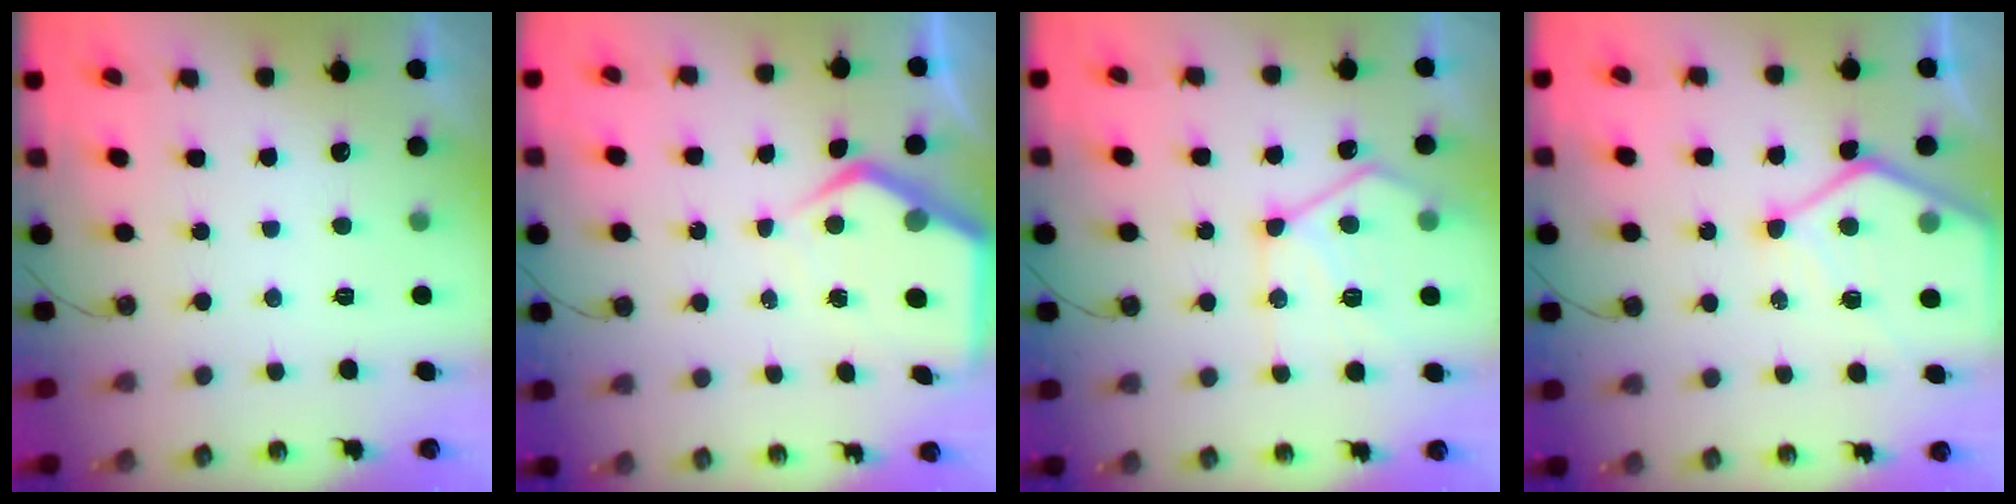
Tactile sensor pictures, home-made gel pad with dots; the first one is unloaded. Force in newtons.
{"total": 6.7, "press": 6.7, "slide": 0.6}
{"total": 13.5, "press": 13.4, "slide": 1.2}
{"total": 12.2, "press": 12.2, "slide": 1.2}